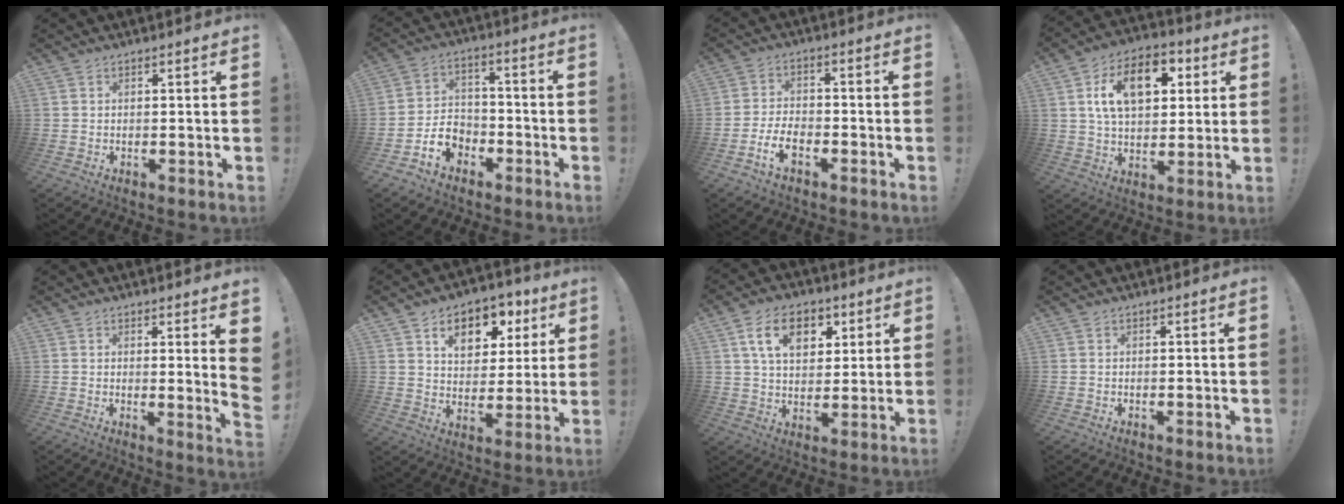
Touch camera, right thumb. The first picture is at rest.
{"total": 9.4, "force": [-5.5, 6.6, 3.9], "torque": [-0.067, 0.036, -0.097]}
{"total": 7.1, "force": [-4.2, 3.5, 4.5], "torque": [-0.098, 0.013, -0.075]}
{"total": 16.1, "force": [5.3, 10.1, 11.4], "torque": [-0.176, 0.001, 0.094]}
{"total": 5.1, "force": [2.1, -0.6, 4.6], "torque": [-0.050, -0.035, 0.032]}
{"total": 11.9, "force": [6.2, 7.8, 6.5], "torque": [-0.092, -0.029, 0.110]}
{"total": 13.4, "force": [5.7, 8.8, 8.3], "torque": [-0.131, -0.003, 0.106]}
{"total": 0.0}